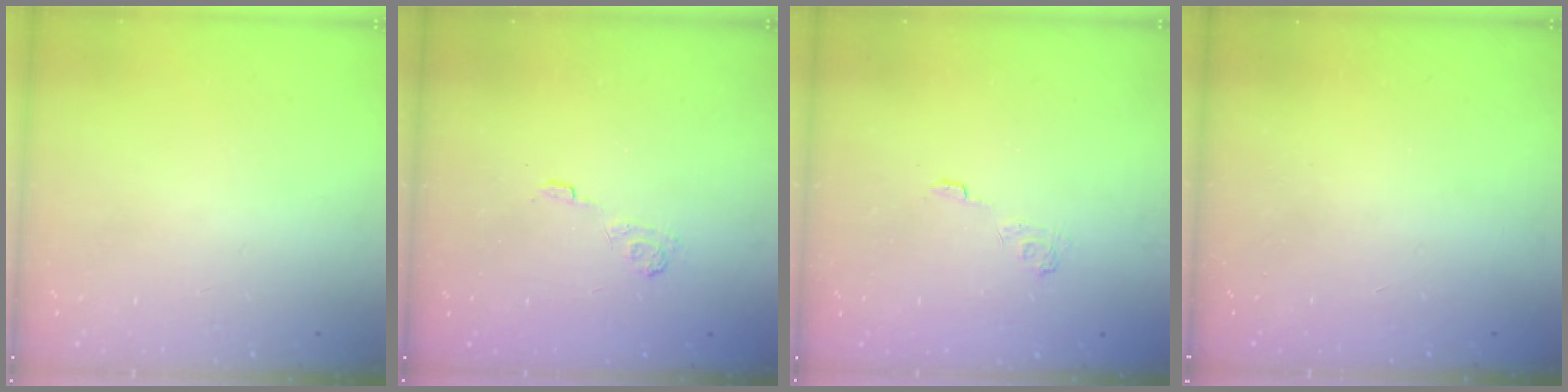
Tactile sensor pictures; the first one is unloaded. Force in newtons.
{"total": 3.6, "press": 3.2, "slide": 1.6}
{"total": 2.8, "press": 2.3, "slide": 1.5}
{"total": 2.3, "press": 2.2, "slide": 0.7}